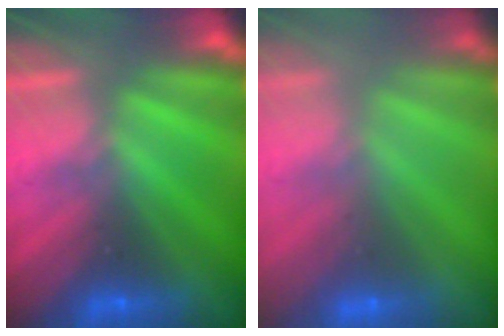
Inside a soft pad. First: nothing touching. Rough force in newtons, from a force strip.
{"total": 2.4}